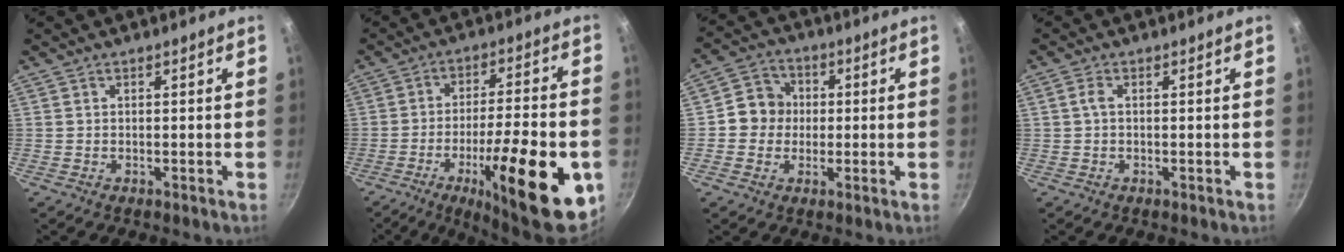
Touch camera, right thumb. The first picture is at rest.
{"total": 24.2, "force": [-8.5, 6.9, 21.6], "torque": [-0.289, 0.023, -0.120]}
{"total": 7.3, "force": [0.0, 6.8, 2.6], "torque": [-0.005, 0.016, -0.018]}
{"total": 1.6, "force": [0.1, 0.8, 1.4], "torque": [-0.034, 0.007, 0.001]}